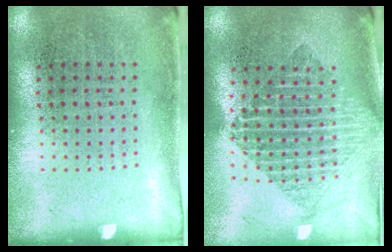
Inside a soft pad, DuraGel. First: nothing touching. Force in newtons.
{"total": 1.9, "press": 1.6, "slide": 1.1}